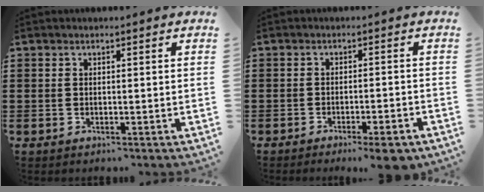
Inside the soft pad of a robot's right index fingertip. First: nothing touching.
{"total": 3.3, "force": [-2.7, 0.0, 1.9], "torque": [-0.032, -0.003, -0.050]}